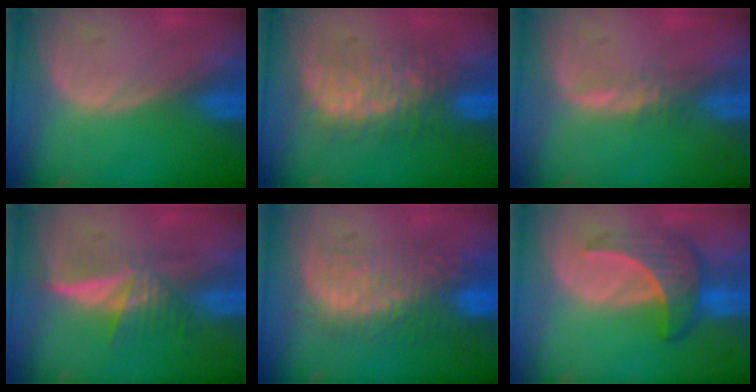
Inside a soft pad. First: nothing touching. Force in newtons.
{"total": 7.8, "press": 7.8, "slide": 0.4}
{"total": 1.6, "press": 1.5, "slide": 0.5}
{"total": 6.0, "press": 5.4, "slide": 2.6}
{"total": 9.3, "press": 9.0, "slide": 2.3}
{"total": 6.7, "press": 6.4, "slide": 2.0}